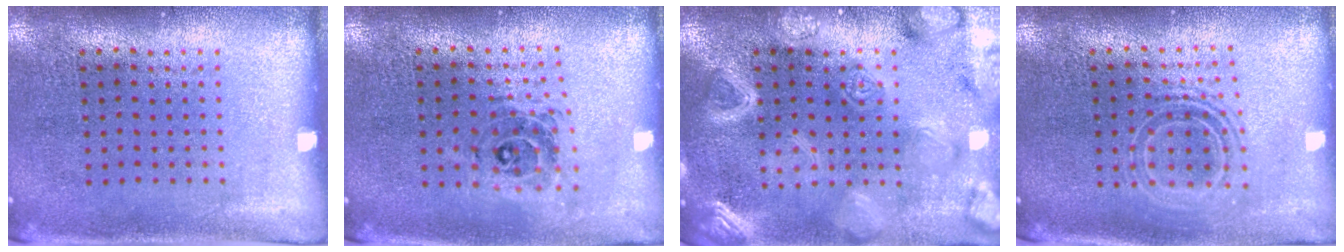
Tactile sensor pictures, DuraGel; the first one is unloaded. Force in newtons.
{"total": 0.7, "press": 0.7, "slide": 0.1}
{"total": 5.8, "press": 5.7, "slide": 0.7}
{"total": 1.7, "press": 1.3, "slide": 1.0}